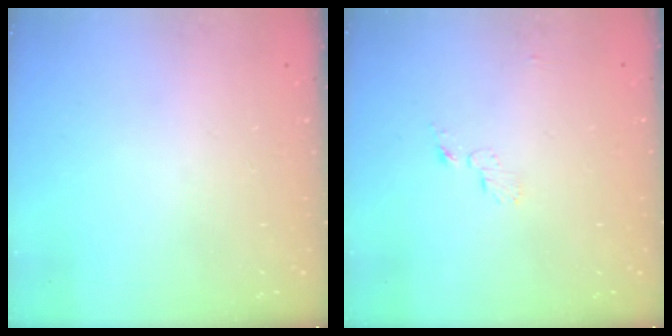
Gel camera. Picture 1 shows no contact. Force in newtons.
{"total": 3.7, "press": 3.6, "slide": 0.4}